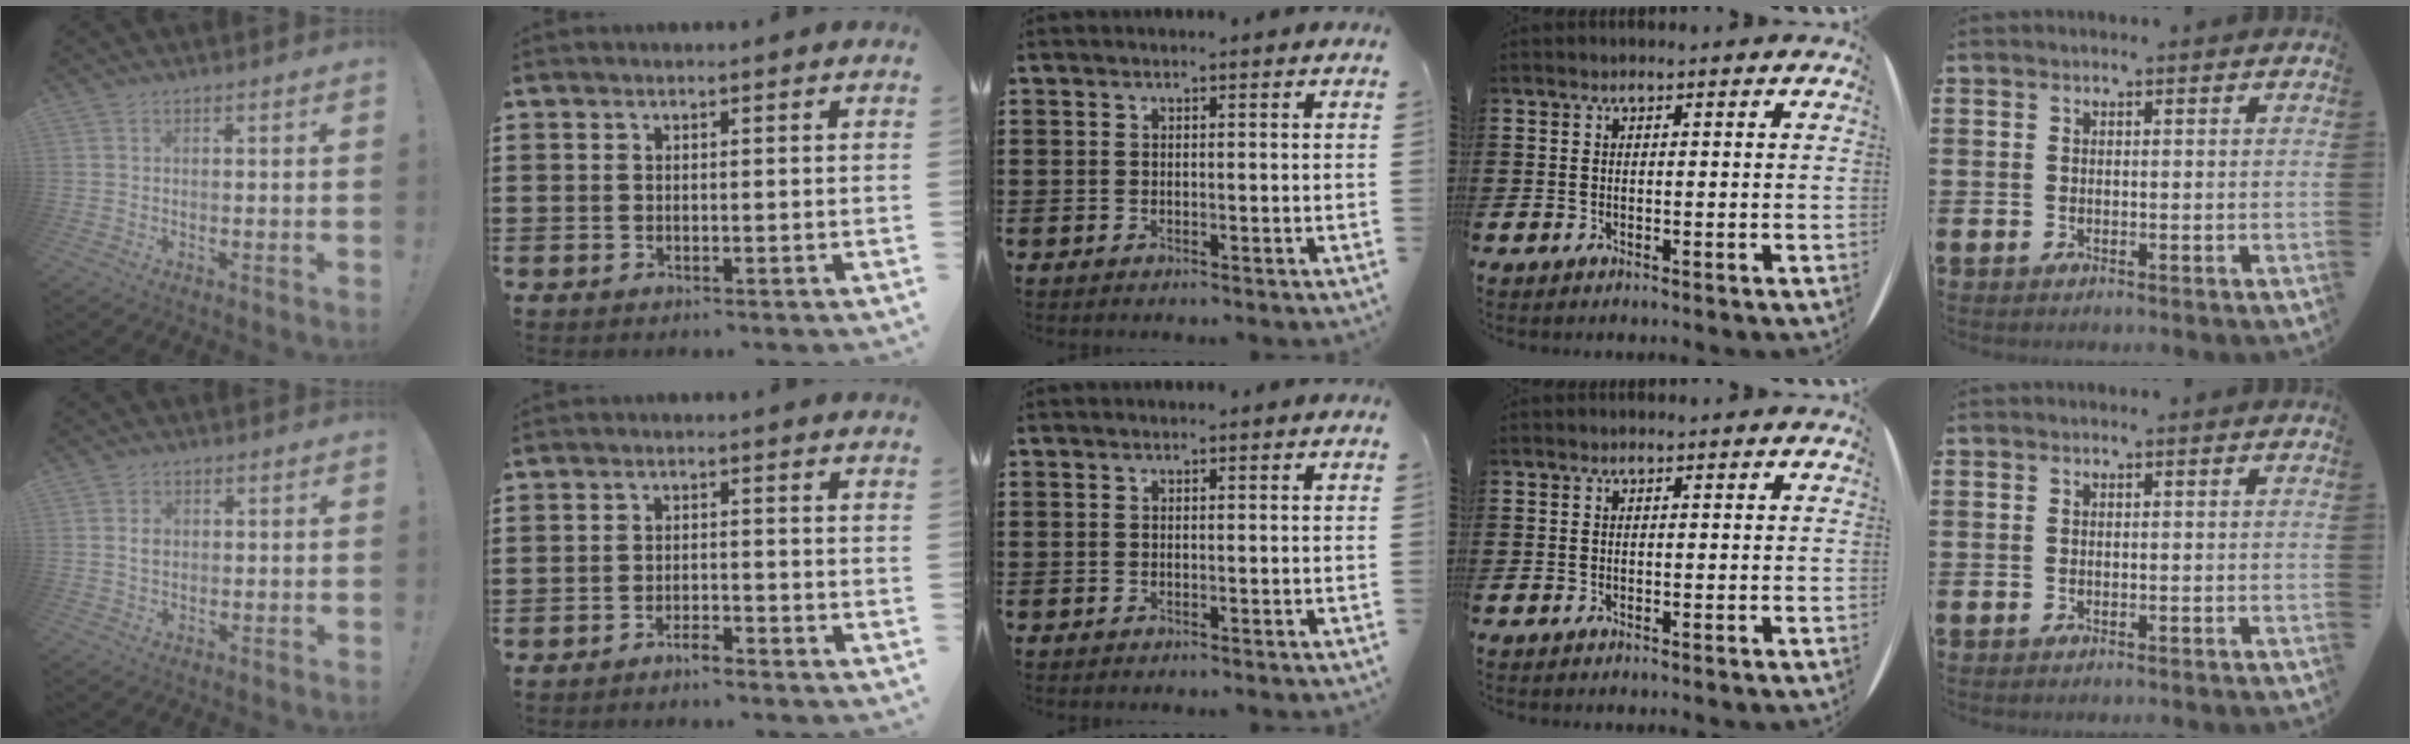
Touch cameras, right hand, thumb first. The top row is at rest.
{"thumb": {"total": 2.4, "force": [0.3, 2.0, 1.3], "torque": [-0.008, -0.002, 0.001]}, "index": {"total": 2.1, "force": [-2.0, 0.1, 0.6], "torque": [-0.014, 0.001, -0.040]}}